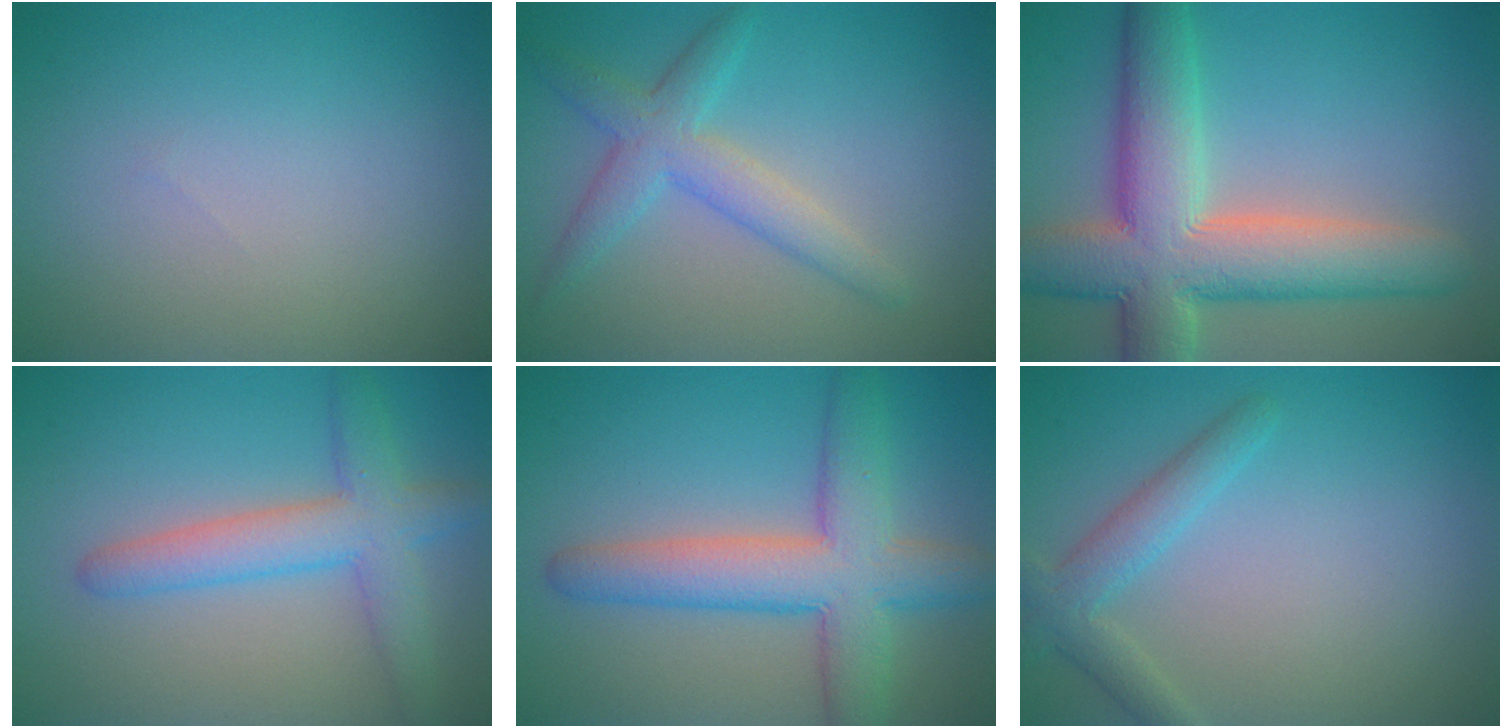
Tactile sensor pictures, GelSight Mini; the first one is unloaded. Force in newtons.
{"total": 3.8, "press": 3.8, "slide": 0.1}
{"total": 10.4, "press": 10.4, "slide": 1.0}
{"total": 4.9, "press": 4.9, "slide": 0.4}
{"total": 7.4, "press": 7.4, "slide": 0.2}
{"total": 2.8, "press": 2.8, "slide": 0.0}